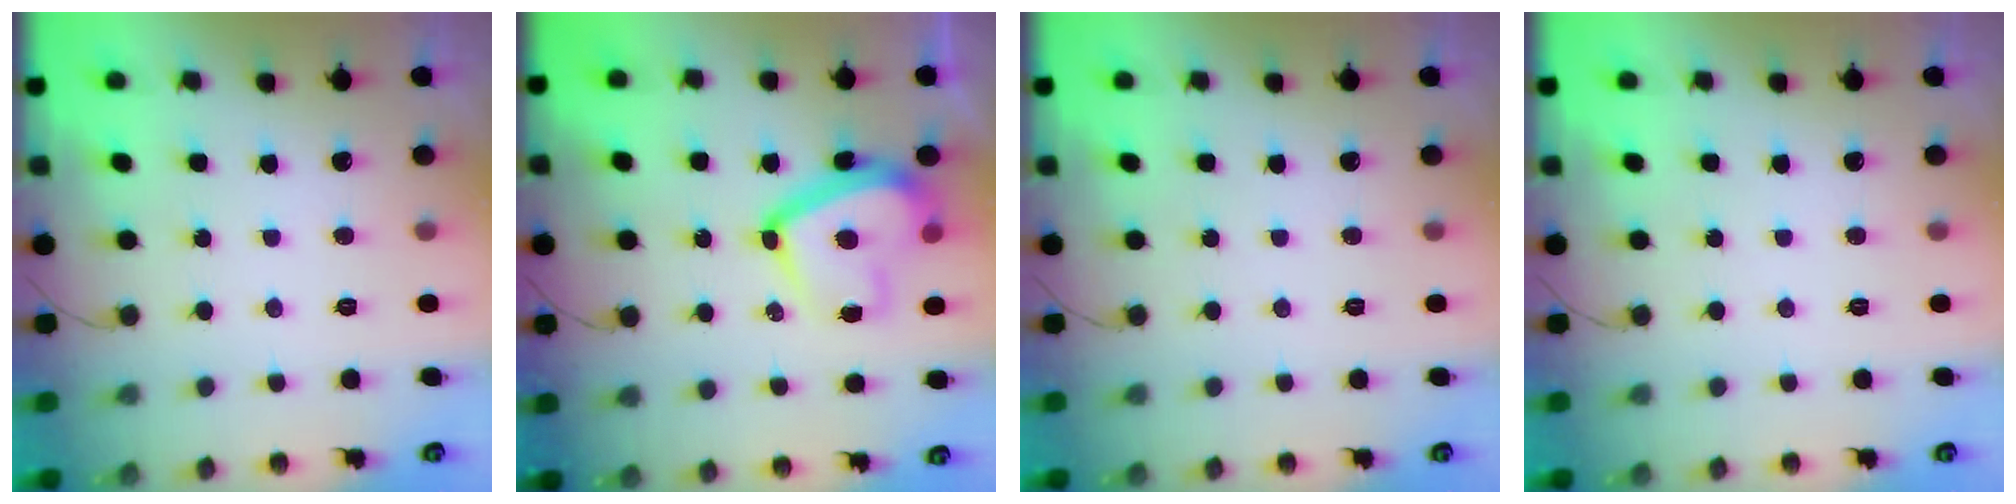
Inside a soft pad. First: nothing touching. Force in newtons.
{"total": 15.0, "press": 14.9, "slide": 1.6}
{"total": 0.0}
{"total": 0.0}